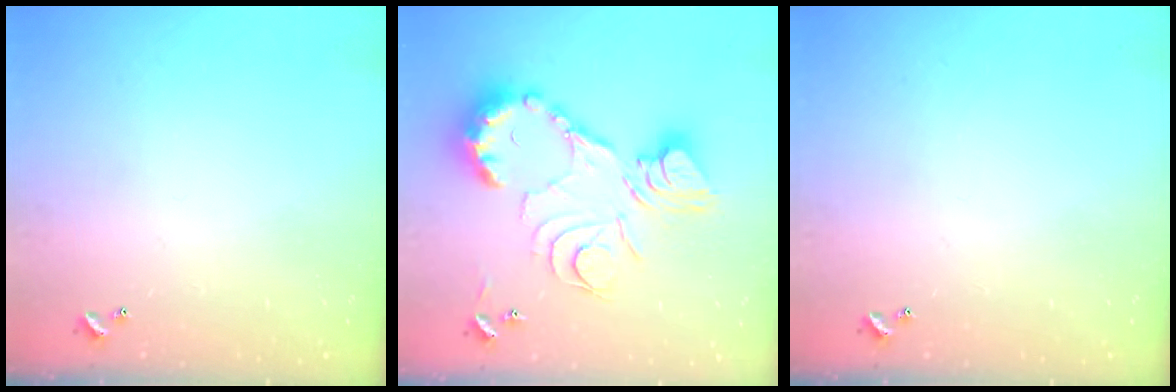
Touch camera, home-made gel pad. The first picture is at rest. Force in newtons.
{"total": 23.7, "press": 23.5, "slide": 2.6}
{"total": 0.0}